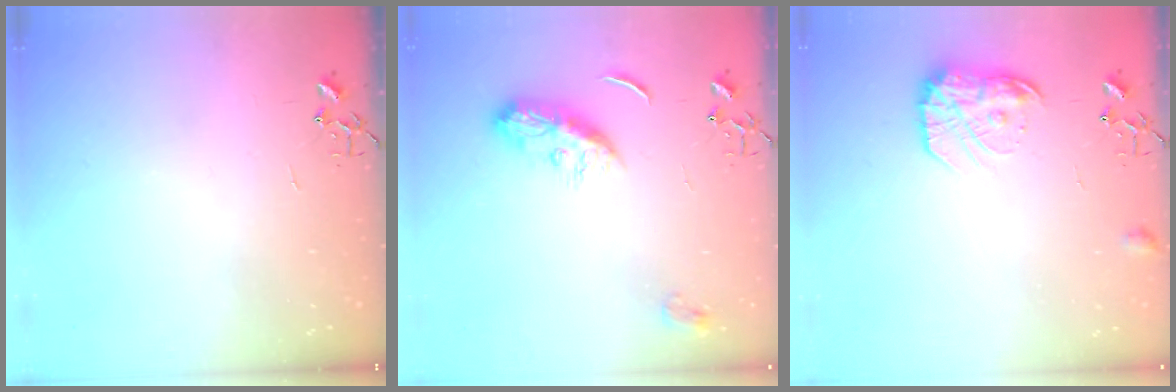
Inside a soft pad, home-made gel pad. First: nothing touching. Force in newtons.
{"total": 10.9, "press": 10.9, "slide": 0.7}
{"total": 14.3, "press": 14.3, "slide": 0.9}